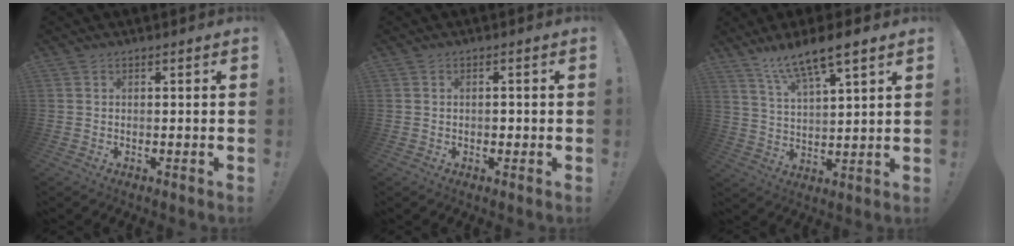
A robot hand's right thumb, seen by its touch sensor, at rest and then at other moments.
{"total": 1.2, "force": [-0.4, 0.9, 0.7], "torque": [-0.004, 0.000, -0.009]}
{"total": 10.1, "force": [8.3, 1.3, 5.7], "torque": [-0.111, -0.045, 0.146]}